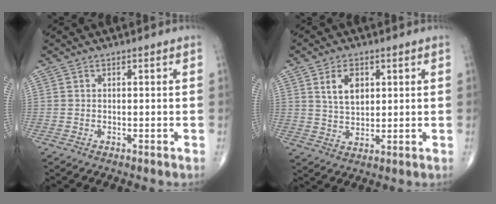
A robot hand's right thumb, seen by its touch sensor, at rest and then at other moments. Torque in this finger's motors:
{"motor_torque": [-0.45, 0.71, 0.22, 0.33, 0.10]}